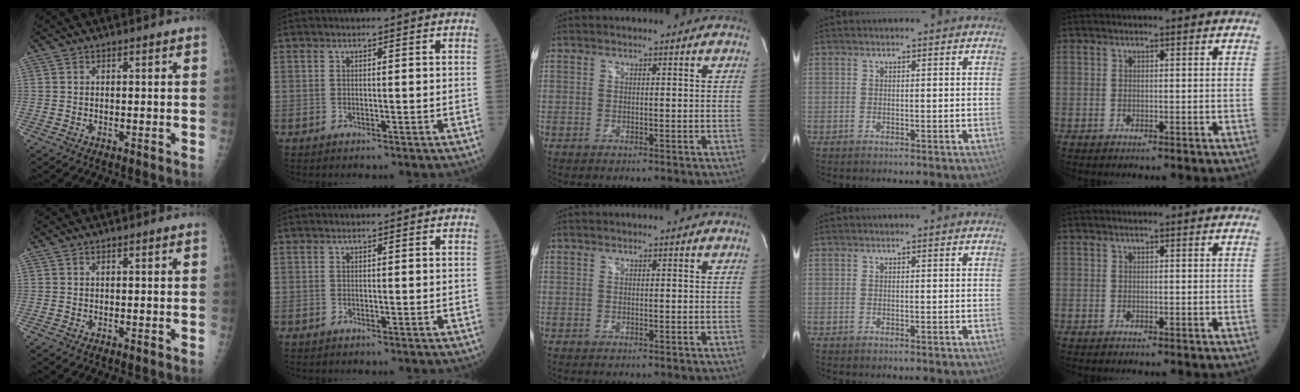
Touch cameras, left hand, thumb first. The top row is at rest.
{}